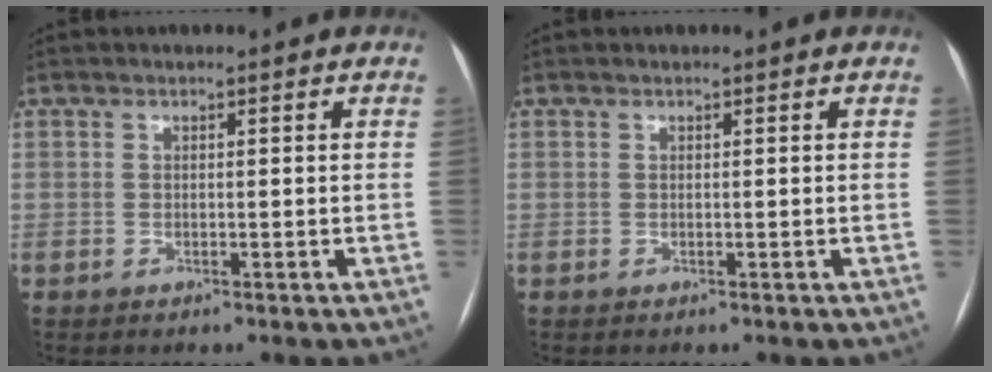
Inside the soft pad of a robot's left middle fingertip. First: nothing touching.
{"total": 0.0}